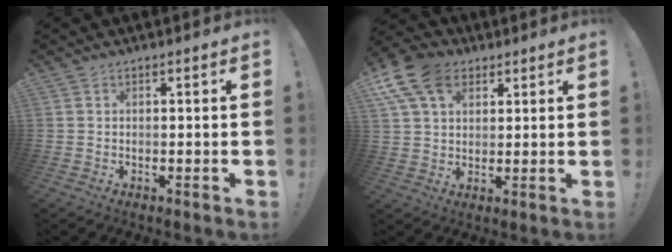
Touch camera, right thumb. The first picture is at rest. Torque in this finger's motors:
{"motor_torque": [0.16, 0.55, 0.97, 0.51, 0.05]}